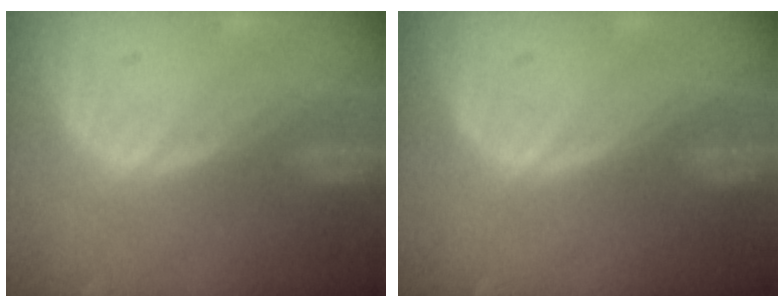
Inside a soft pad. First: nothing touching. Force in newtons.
{"total": 0.0}